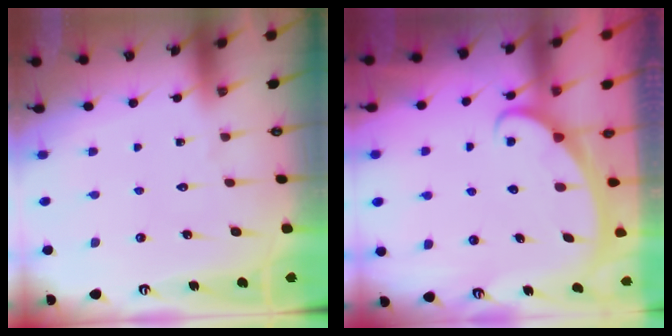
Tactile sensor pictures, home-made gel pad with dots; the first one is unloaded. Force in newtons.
{"total": 2.6, "press": 2.6, "slide": 0.3}